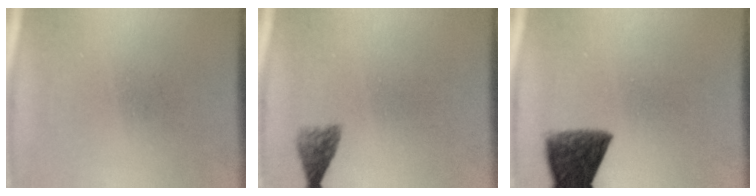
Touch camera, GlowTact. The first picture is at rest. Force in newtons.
{"total": 2.3}
{"total": 8.5}